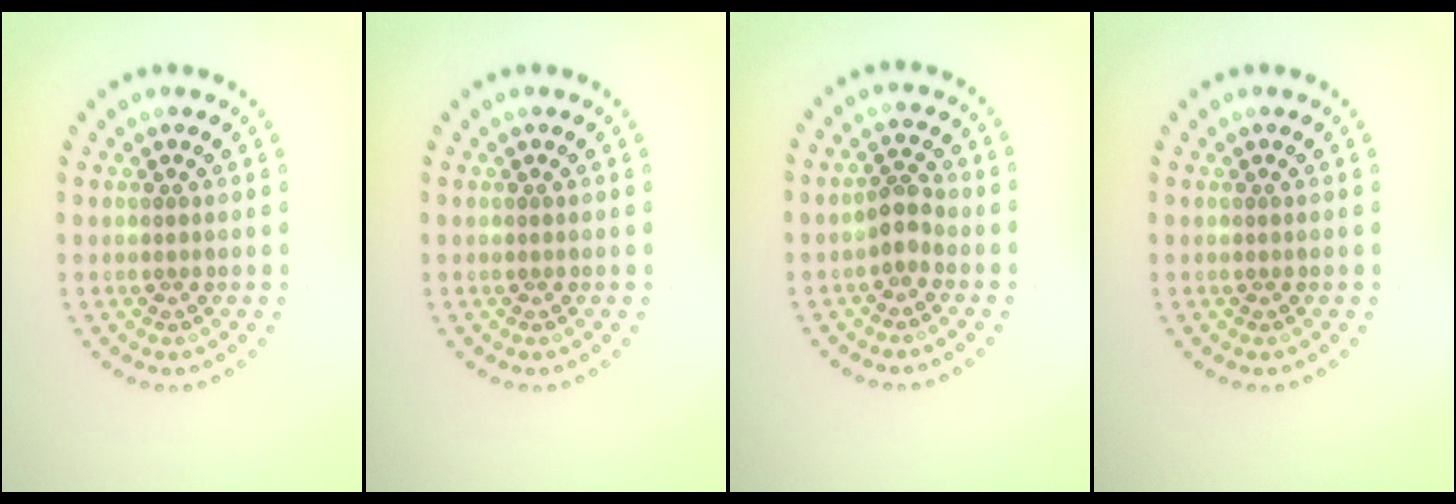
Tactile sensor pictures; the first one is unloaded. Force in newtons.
{"total": 0.0}
{"total": 1.8, "press": 1.6, "slide": 0.9}
{"total": 0.0}